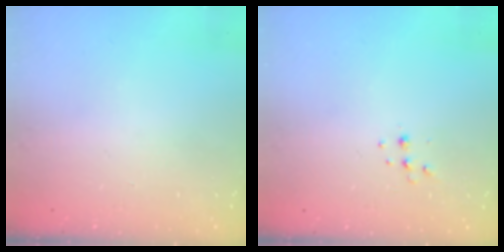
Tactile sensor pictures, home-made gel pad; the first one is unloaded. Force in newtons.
{"total": 3.8, "press": 3.7, "slide": 0.7}